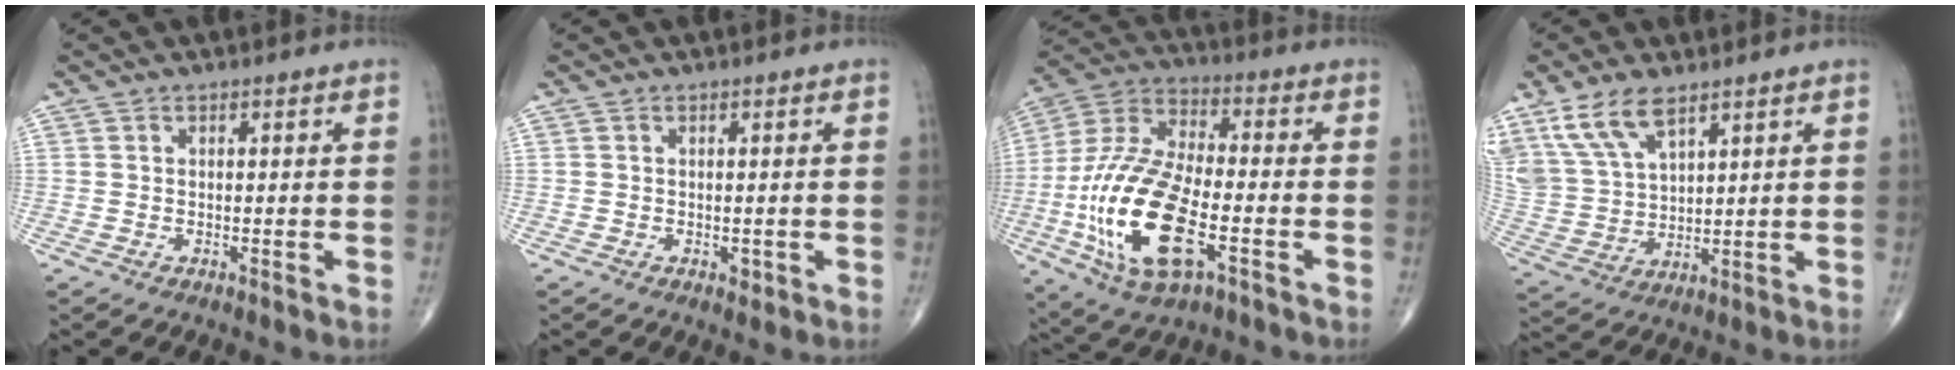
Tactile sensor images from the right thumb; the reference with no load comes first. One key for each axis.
{"total": 1.1, "fx": -0.3, "fy": 0.8, "fz": 0.8, "tx": -0.005, "ty": -0.001, "tz": -0.003}
{"total": 22.0, "fx": -6.2, "fy": 9.6, "fz": 18.8, "tx": -0.397, "ty": 0.015, "tz": -0.107}
{"total": 11.5, "fx": 7.6, "fy": 5.2, "fz": 7.0, "tx": -0.135, "ty": -0.020, "tz": 0.165}